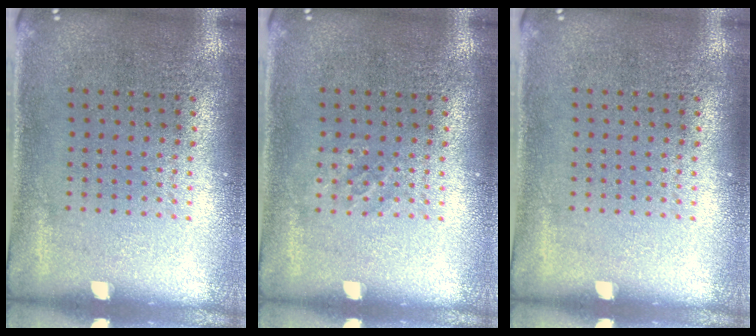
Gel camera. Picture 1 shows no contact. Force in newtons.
{"total": 0.8, "press": 0.8, "slide": 0.2}
{"total": 0.0}